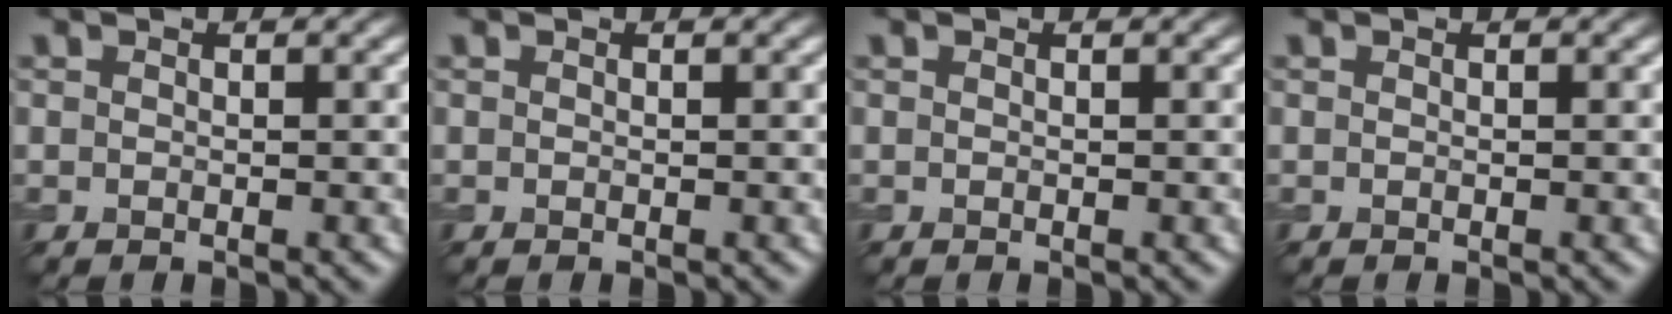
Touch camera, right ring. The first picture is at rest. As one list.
[{"total": 0.0}, {"total": 0.0}, {"total": 0.0}]